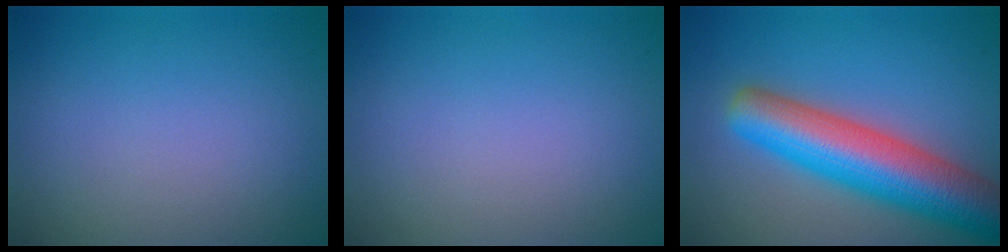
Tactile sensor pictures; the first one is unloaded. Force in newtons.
{"total": 0.0}
{"total": 9.5, "press": 9.5, "slide": 0.5}